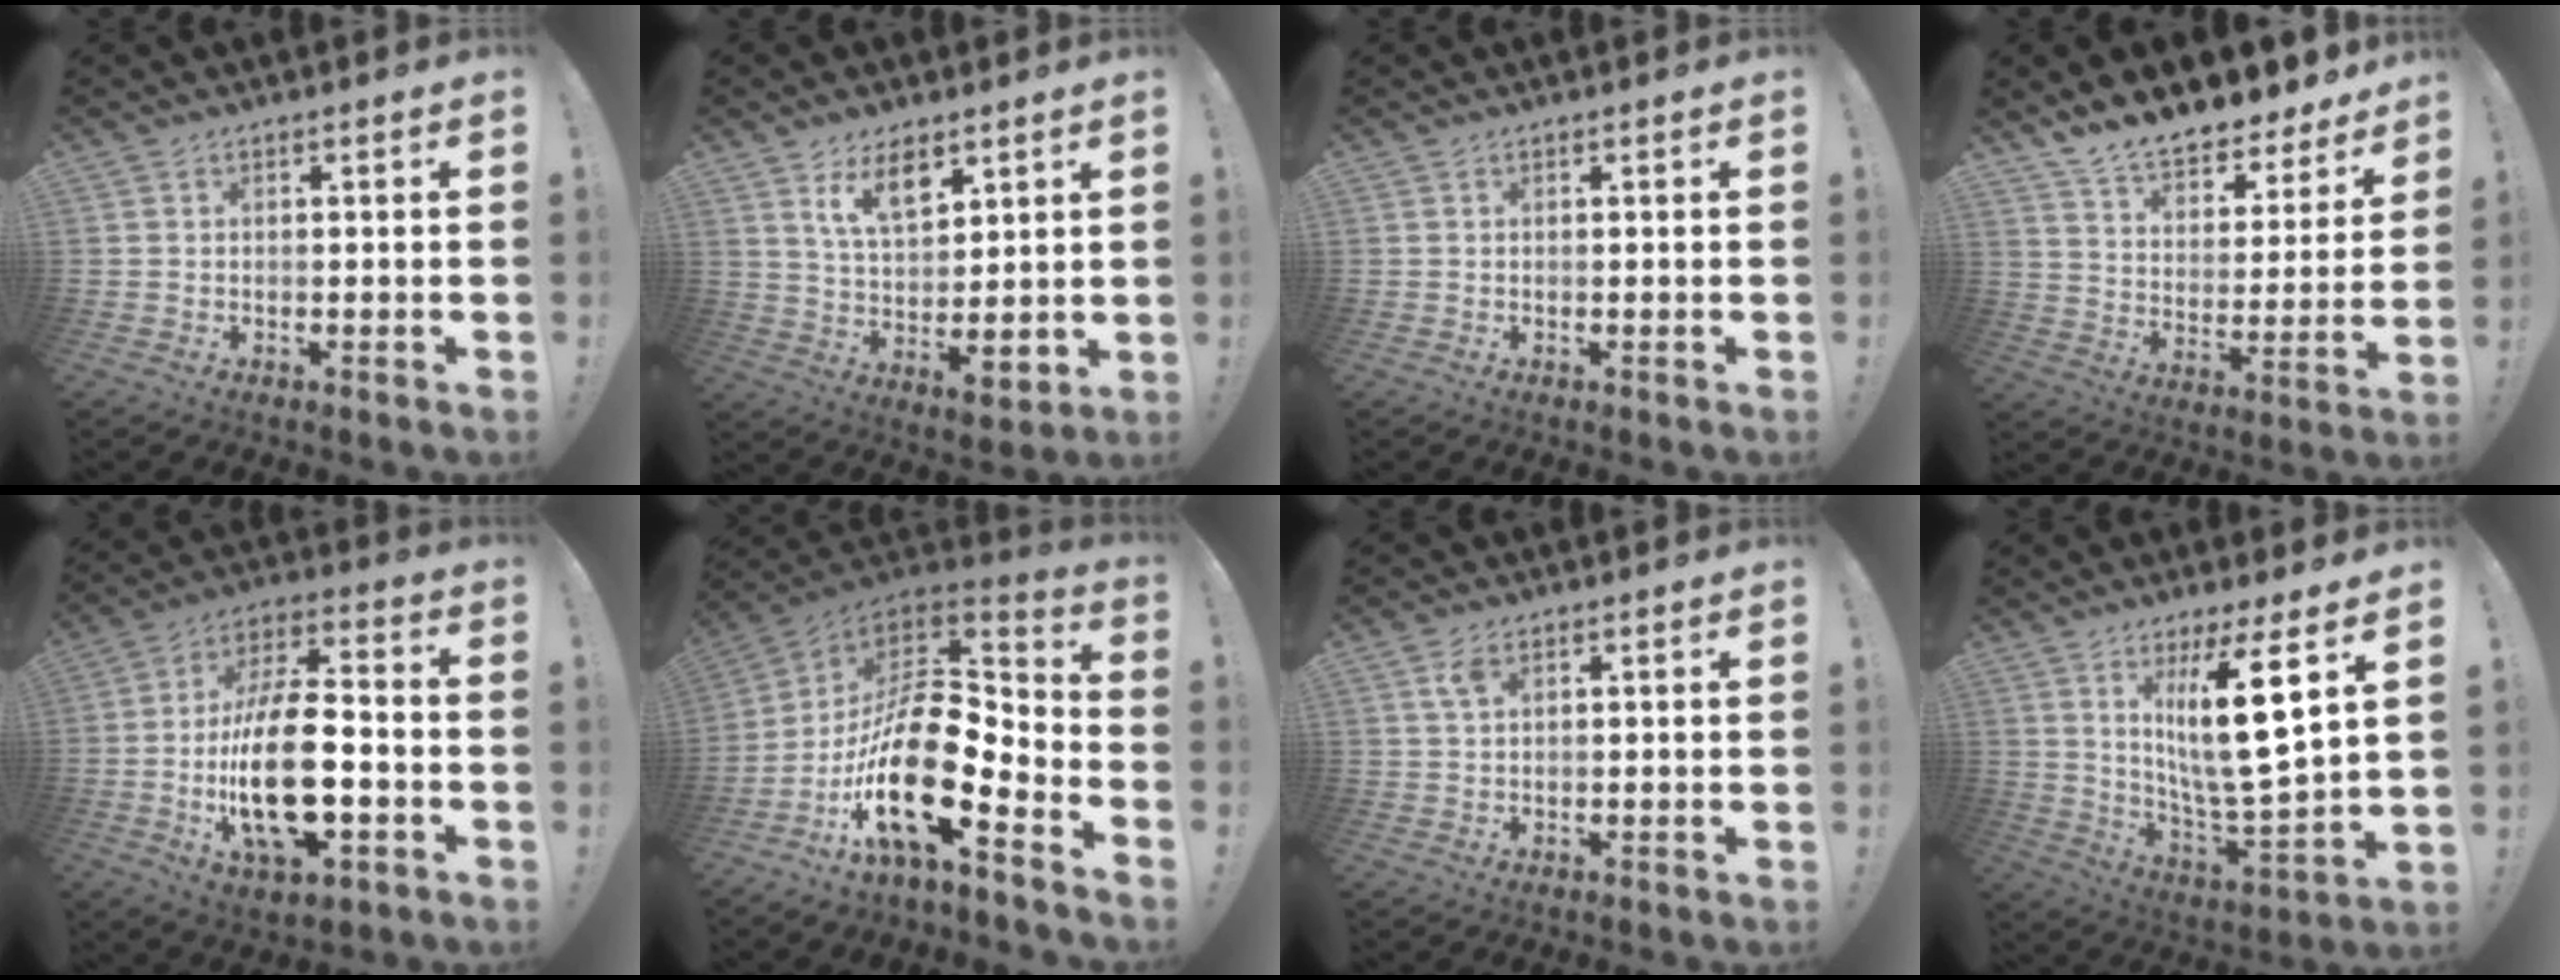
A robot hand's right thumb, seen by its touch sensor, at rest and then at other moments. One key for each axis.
{"total": 11.8, "fx": 7.3, "fy": 6.1, "fz": 6.9, "tx": -0.114, "ty": -0.040, "tz": 0.140}
{"total": 0.0}
{"total": 12.1, "fx": 11.1, "fy": 3.5, "fz": 3.5, "tx": -0.075, "ty": -0.094, "tz": 0.198}
{"total": 21.4, "fx": -4.8, "fy": 9.4, "fz": 18.6, "tx": -0.354, "ty": 0.012, "tz": -0.082}
{"total": 22.5, "fx": -6.8, "fy": 8.9, "fz": 19.5, "tx": -0.377, "ty": 0.023, "tz": -0.114}
{"total": 3.3, "fx": 1.5, "fy": 1.5, "fz": 2.5, "tx": -0.044, "ty": -0.001, "tz": 0.025}
{"total": 17.2, "fx": 7.4, "fy": 2.6, "fz": 15.3, "tx": -0.257, "ty": -0.051, "tz": 0.104}